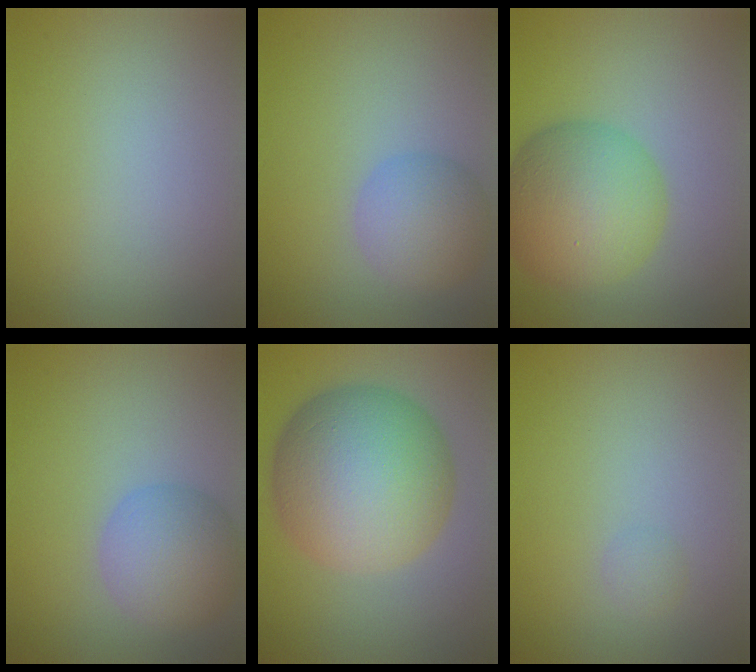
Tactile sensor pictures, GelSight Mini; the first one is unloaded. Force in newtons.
{"total": 3.5, "press": 3.5, "slide": 0.2}
{"total": 7.9, "press": 7.9, "slide": 0.2}
{"total": 4.5, "press": 4.5, "slide": 0.2}
{"total": 12.3, "press": 12.3, "slide": 0.3}
{"total": 0.7, "press": 0.7, "slide": 0.0}